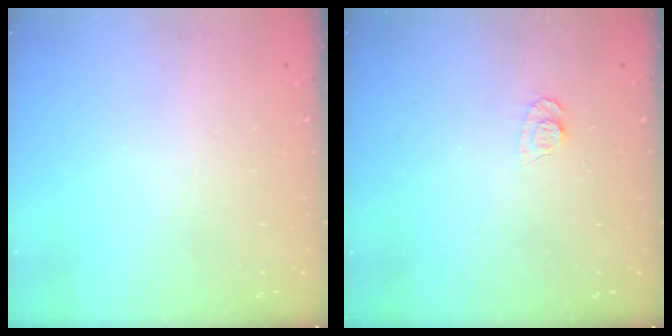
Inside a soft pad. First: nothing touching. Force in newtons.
{"total": 7.1, "press": 7.1, "slide": 0.7}